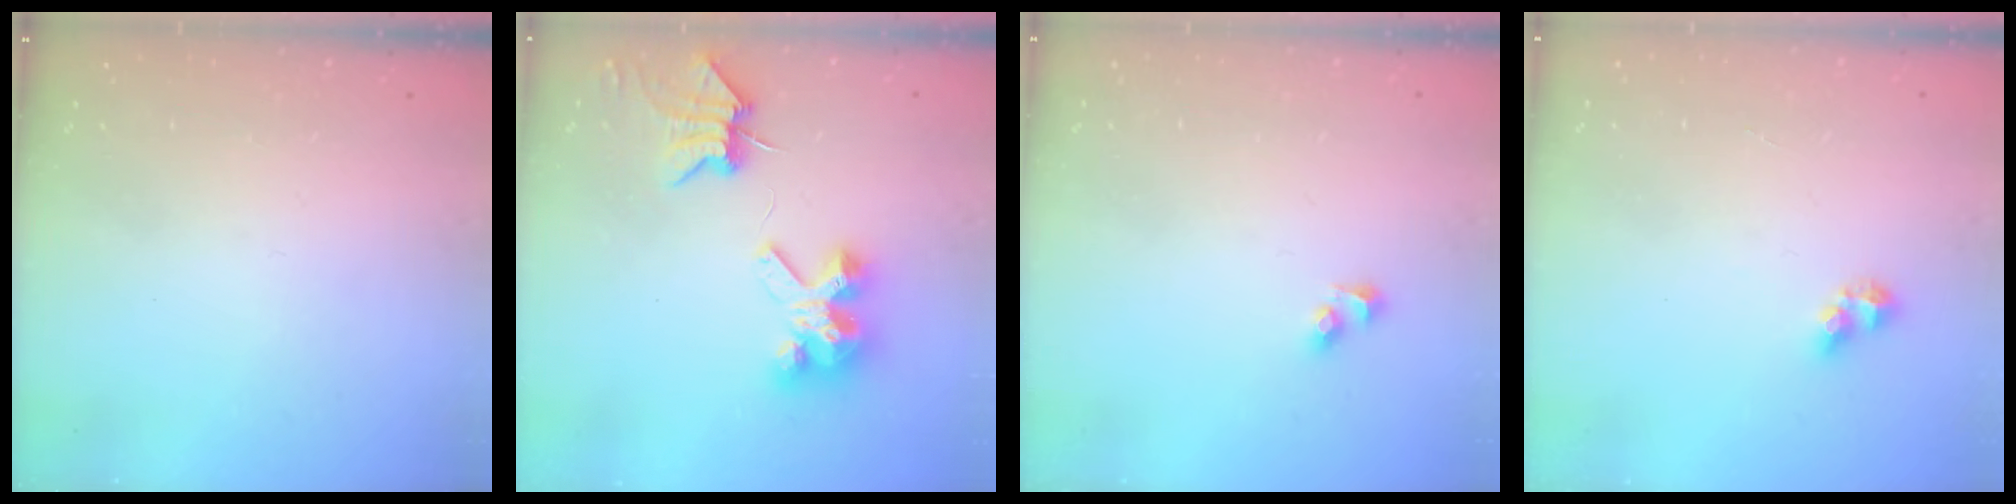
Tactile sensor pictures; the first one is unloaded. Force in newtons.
{"total": 7.0, "press": 7.0, "slide": 0.9}
{"total": 2.7, "press": 2.4, "slide": 1.1}
{"total": 4.9, "press": 4.9, "slide": 0.5}